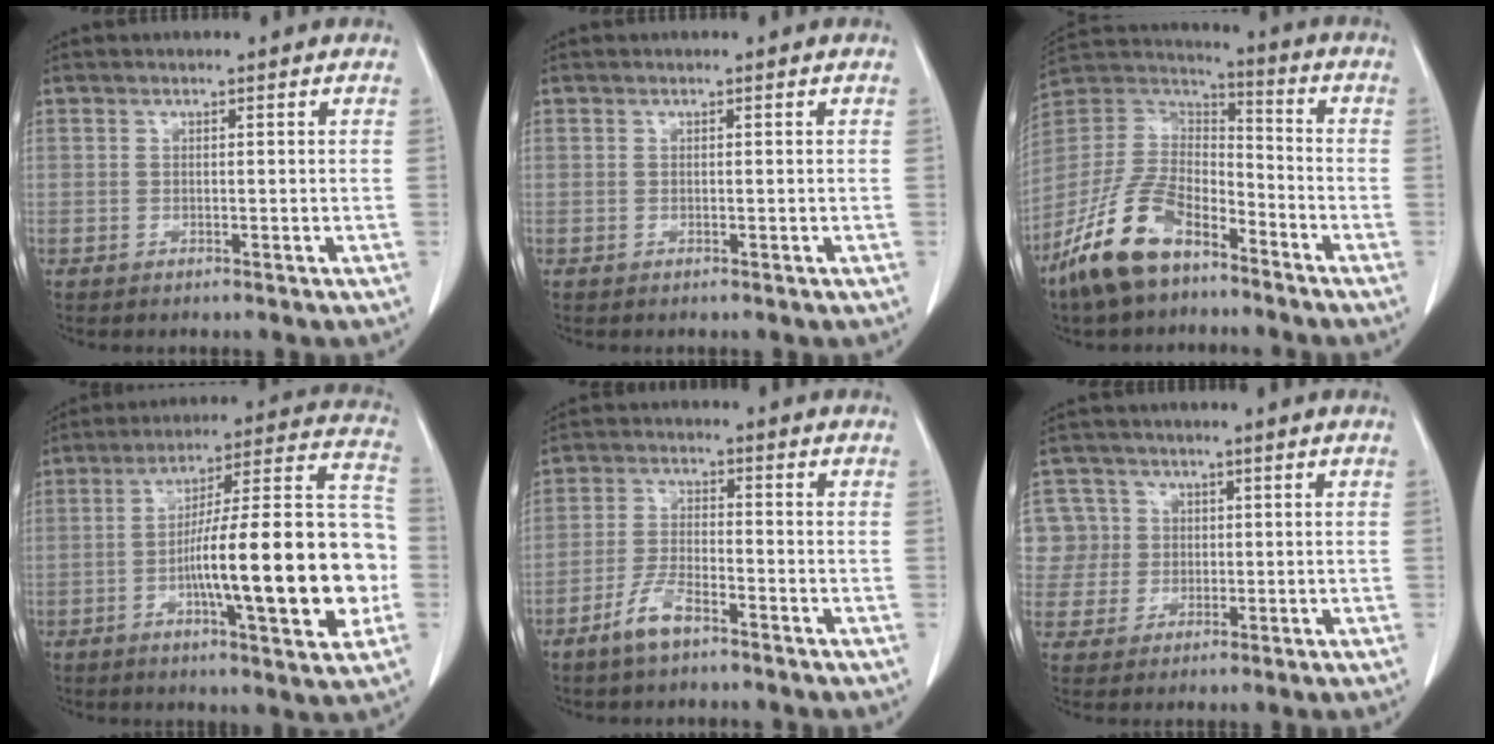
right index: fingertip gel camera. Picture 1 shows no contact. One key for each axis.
{"total": 0.0}
{"total": 15.4, "fx": -10.1, "fy": 6.8, "fz": 9.4, "tx": -0.203, "ty": 0.006, "tz": -0.199}
{"total": 23.0, "fx": -4.5, "fy": 3.3, "fz": 22.3, "tx": -0.289, "ty": 0.027, "tz": -0.066}
{"total": 5.3, "fx": -3.7, "fy": 1.4, "fz": 3.5, "tx": -0.077, "ty": -0.001, "tz": -0.073}
{"total": 8.2, "fx": 1.6, "fy": 8.0, "fz": 0.4, "tx": -0.014, "ty": 0.035, "tz": 0.042}